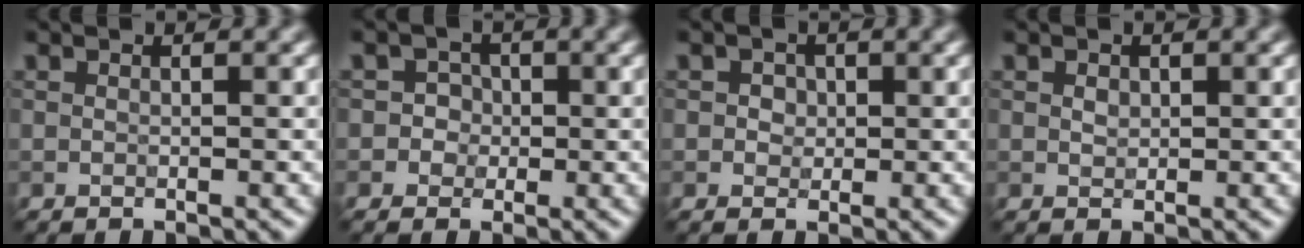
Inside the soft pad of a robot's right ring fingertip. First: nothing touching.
{"total": 1.8, "force": [-0.1, 1.7, 0.3], "torque": [0.019, 0.003, -0.007]}
{"total": 1.4, "force": [0.3, 1.3, 0.6], "torque": [-0.007, 0.004, 0.002]}
{"total": 0.7, "force": [0.2, 0.5, 0.4], "torque": [-0.006, -0.001, 0.010]}